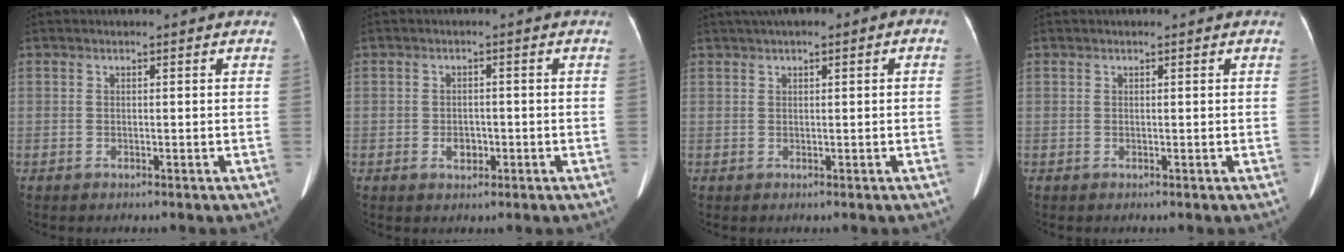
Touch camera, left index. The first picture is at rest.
{"total": 2.3, "force": [-1.1, 1.6, 1.3], "torque": [-0.024, 0.000, -0.012]}
{"total": 4.3, "force": [1.7, 1.1, 3.8], "torque": [-0.070, 0.025, 0.023]}
{"total": 0.0}